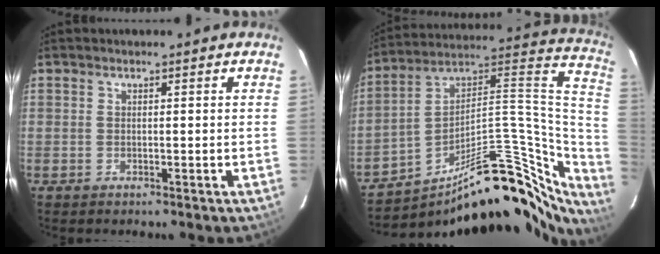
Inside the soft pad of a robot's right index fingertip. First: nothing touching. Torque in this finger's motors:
{"motor_torque": [0.27, -0.86, 0.42, 0.07]}